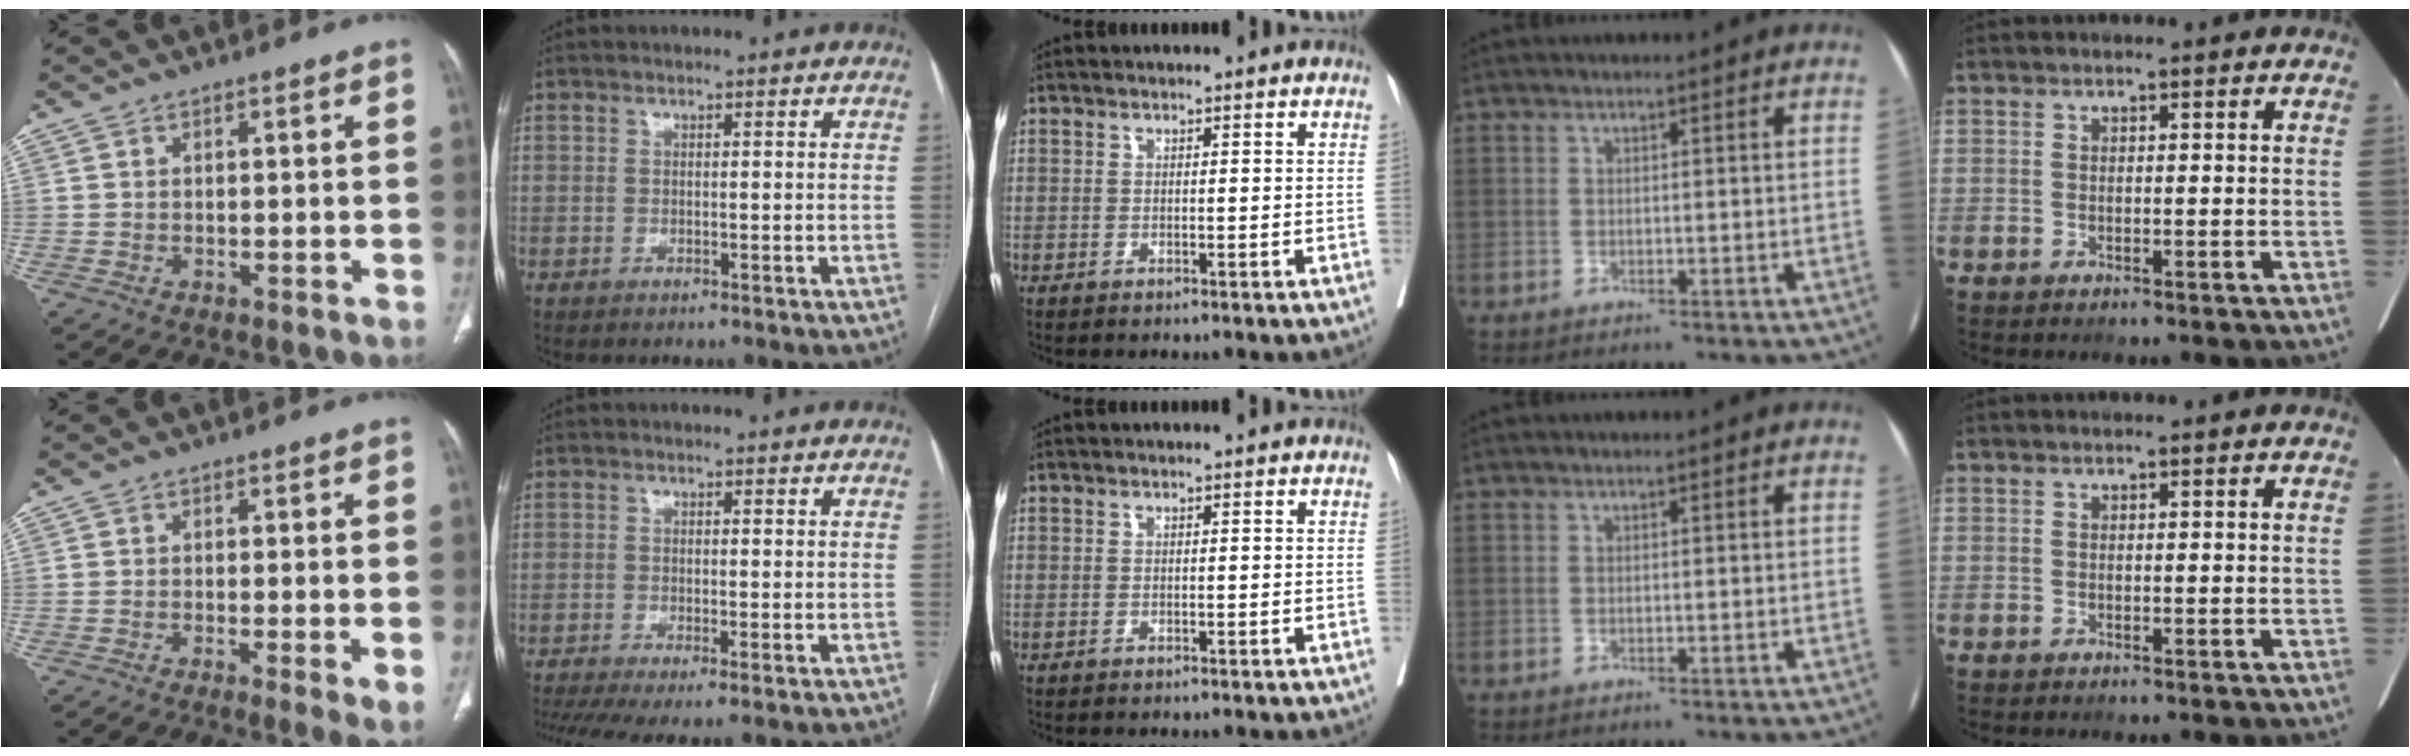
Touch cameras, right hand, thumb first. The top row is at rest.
{"thumb": {"total": 3.8, "force": [-0.8, 0.6, 3.7], "torque": [-0.067, -0.014, -0.018]}, "index": {"total": 6.5, "force": [-4.1, 1.2, 4.9], "torque": [-0.083, -0.009, -0.073]}}